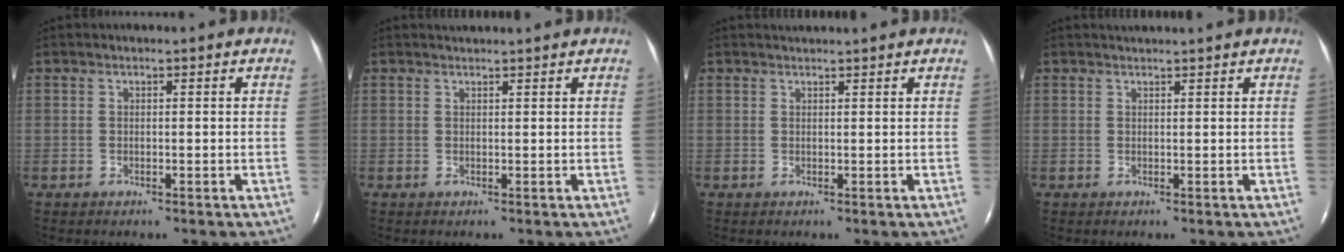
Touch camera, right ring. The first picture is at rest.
{"total": 1.5, "force": [1.5, -0.1, 0.2], "torque": [-0.010, 0.000, 0.021]}
{"total": 1.5, "force": [1.4, -0.1, 0.2], "torque": [-0.009, 0.000, 0.021]}
{"total": 1.5, "force": [1.4, -0.2, 0.2], "torque": [-0.010, -0.001, 0.021]}